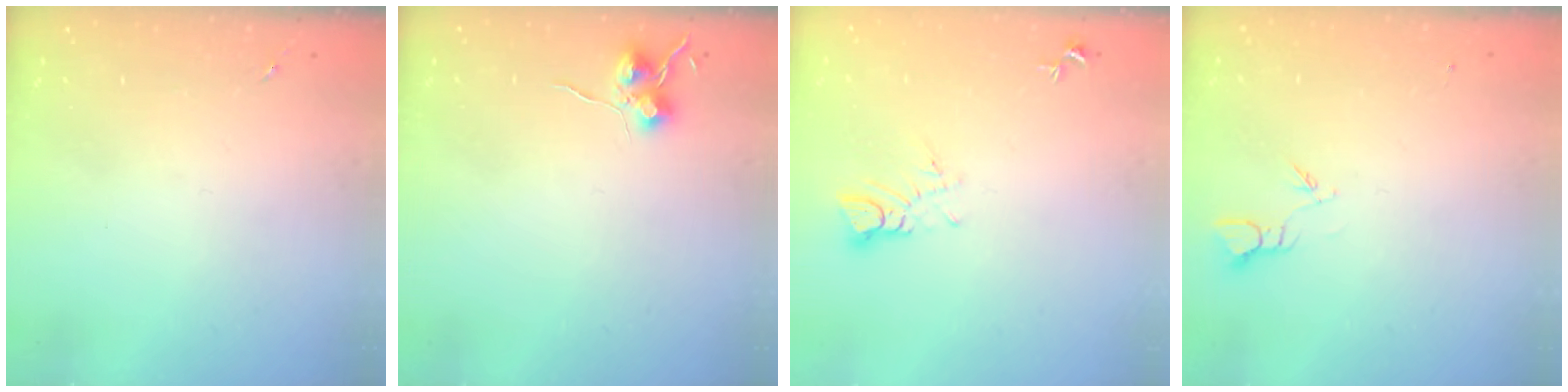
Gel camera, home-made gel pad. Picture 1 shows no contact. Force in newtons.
{"total": 6.9, "press": 6.9, "slide": 0.6}
{"total": 4.4, "press": 4.4, "slide": 0.3}
{"total": 2.7, "press": 2.7, "slide": 0.3}